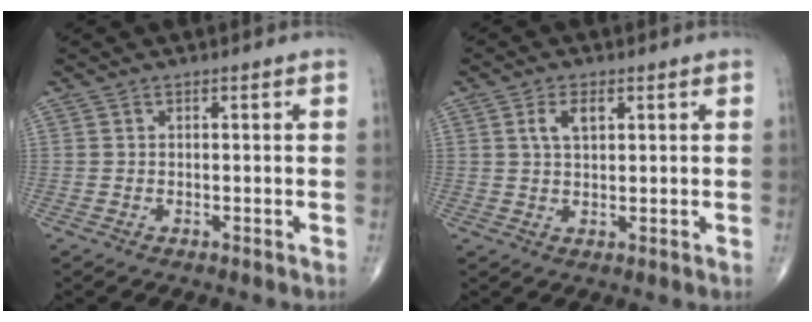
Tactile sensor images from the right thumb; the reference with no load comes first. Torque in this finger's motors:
{"motor_torque": [0.12, 0.22, 0.45, 0.13, 0.13]}